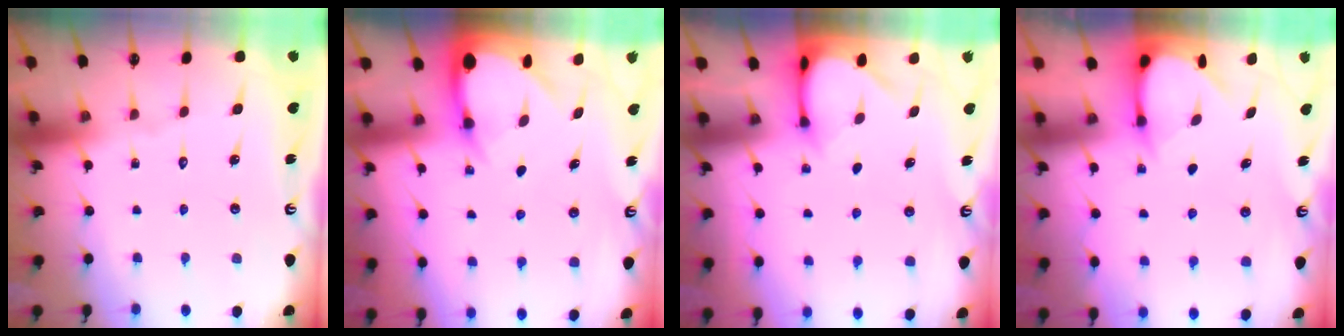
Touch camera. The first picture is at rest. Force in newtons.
{"total": 3.7, "press": 3.6, "slide": 0.6}
{"total": 3.3, "press": 3.3, "slide": 0.3}
{"total": 3.8, "press": 3.8, "slide": 0.3}